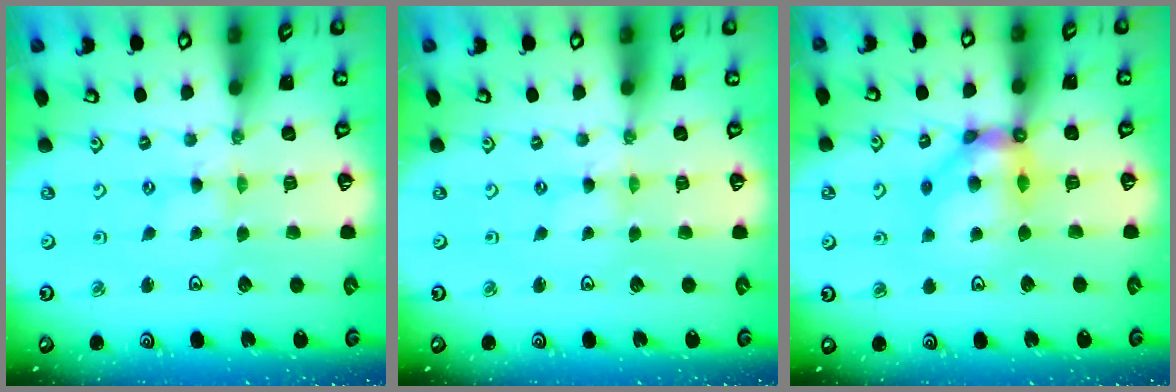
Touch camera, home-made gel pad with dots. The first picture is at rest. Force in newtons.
{"total": 0.0}
{"total": 11.3, "press": 11.1, "slide": 2.0}